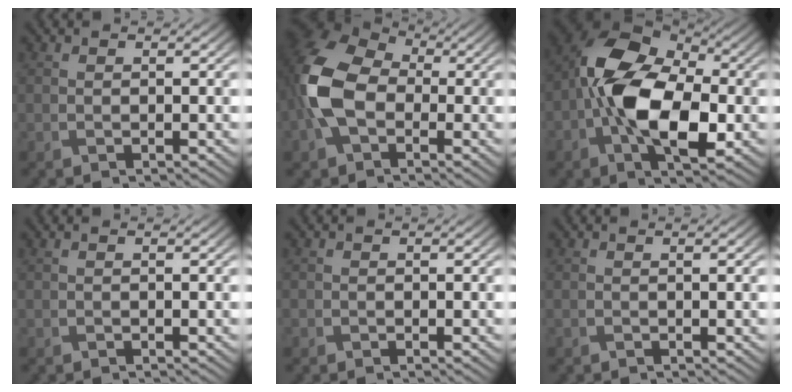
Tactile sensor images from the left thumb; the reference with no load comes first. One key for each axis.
{"total": 11.1, "fx": -1.2, "fy": 7.6, "fz": 8.0, "tx": -0.214, "ty": 0.001, "tz": -0.037}
{"total": 15.0, "fx": -2.4, "fy": 9.1, "fz": 11.6, "tx": -0.223, "ty": -0.004, "tz": -0.060}
{"total": 0.0}
{"total": 0.6, "fx": -0.2, "fy": 0.4, "fz": -0.3, "tx": 0.008, "ty": -0.004, "tz": -0.006}
{"total": 0.7, "fx": 0.1, "fy": 0.0, "fz": 0.7, "tx": -0.013, "ty": 0.005, "tz": -0.001}